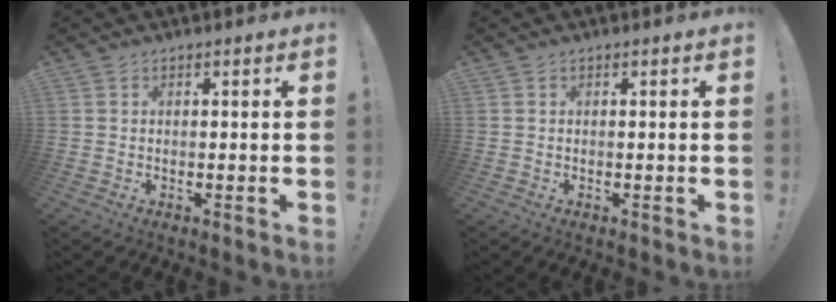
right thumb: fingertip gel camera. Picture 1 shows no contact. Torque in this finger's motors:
{"motor_torque": [0.00, 0.00, -0.11, 0.14, 0.00]}